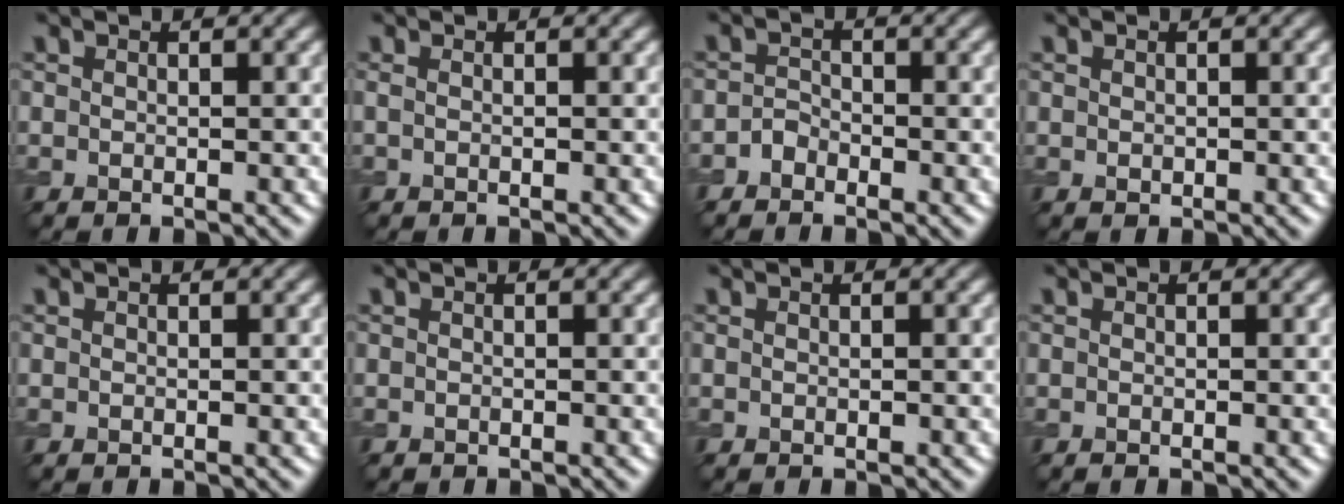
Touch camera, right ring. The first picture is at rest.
{"total": 0.6, "force": [0.0, 0.2, 0.6], "torque": [-0.011, 0.000, -0.001]}
{"total": 1.3, "force": [-1.0, 0.8, 0.3], "torque": [-0.005, 0.008, -0.021]}
{"total": 0.0}
{"total": 0.0}
{"total": 0.0}
{"total": 0.0}
{"total": 0.0}